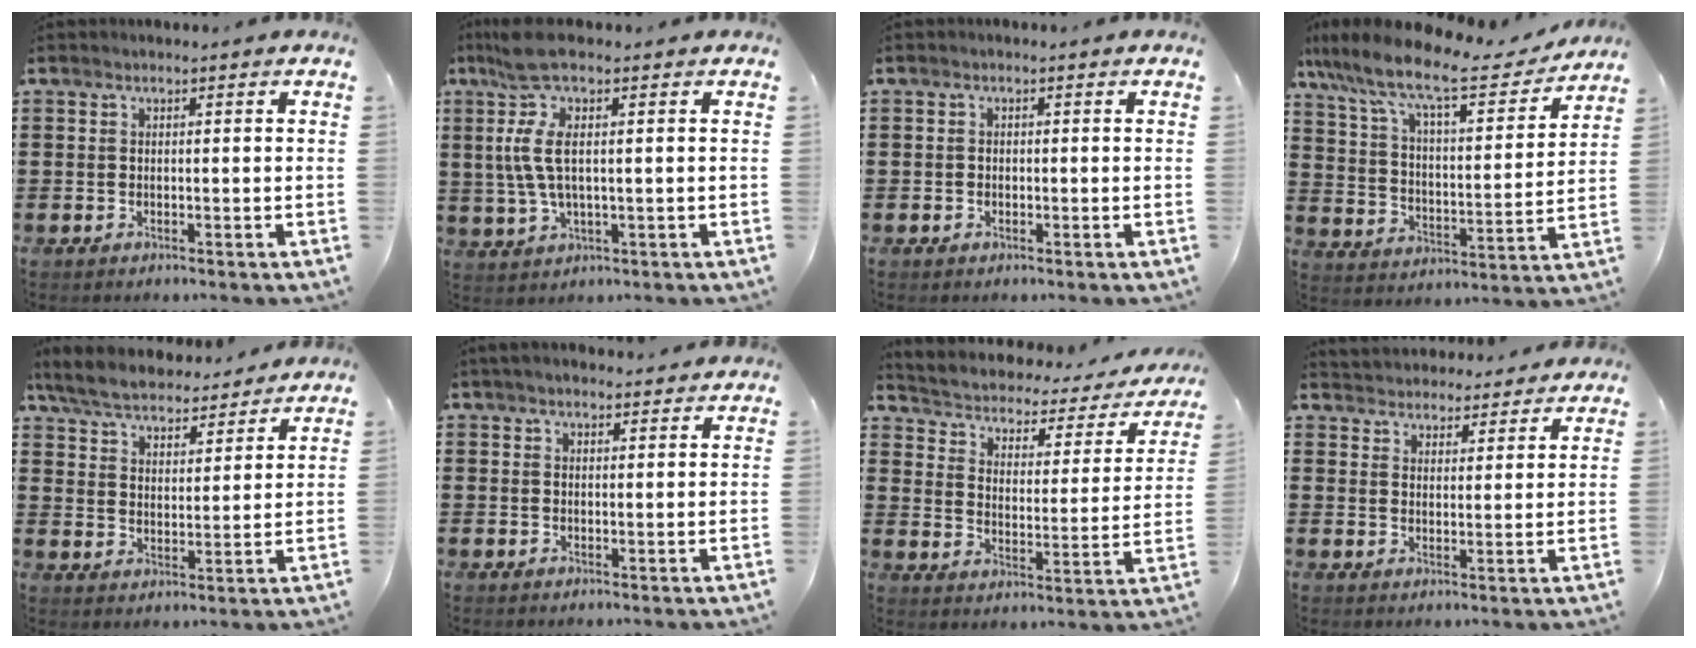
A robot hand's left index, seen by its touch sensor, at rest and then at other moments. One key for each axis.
{"total": 7.9, "fx": 1.6, "fy": 1.5, "fz": 7.6, "tx": -0.199, "ty": -0.020, "tz": 0.015}
{"total": 0.6, "fx": -0.3, "fy": 0.5, "fz": 0.3, "tx": -0.009, "ty": 0.000, "tz": -0.005}
{"total": 11.1, "fx": 9.0, "fy": 1.7, "fz": 6.2, "tx": -0.156, "ty": -0.054, "tz": 0.151}
{"total": 5.9, "fx": 5.7, "fy": 0.8, "fz": 1.5, "tx": -0.057, "ty": -0.033, "tz": 0.098}
{"total": 2.5, "fx": 2.2, "fy": 0.5, "fz": 0.9, "tx": -0.022, "ty": 0.002, "tz": 0.043}
{"total": 1.9, "fx": 1.2, "fy": 1.1, "fz": 1.0, "tx": -0.033, "ty": -0.020, "tz": 0.008}
{"total": 3.8, "fx": 3.8, "fy": 0.6, "fz": -0.3, "tx": -0.012, "ty": -0.018, "tz": 0.068}